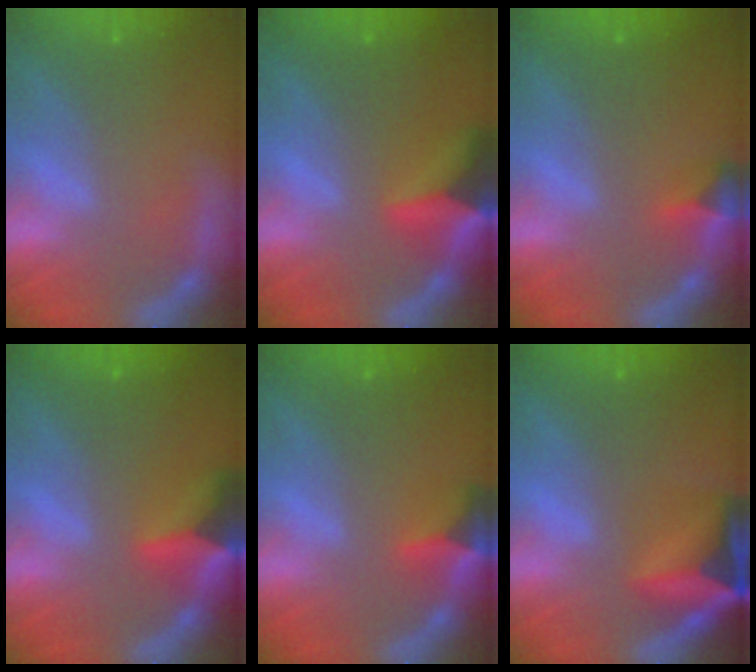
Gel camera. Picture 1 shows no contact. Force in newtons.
{"total": 6.9}
{"total": 1.9}
{"total": 5.9}
{"total": 3.4}
{"total": 9.5}